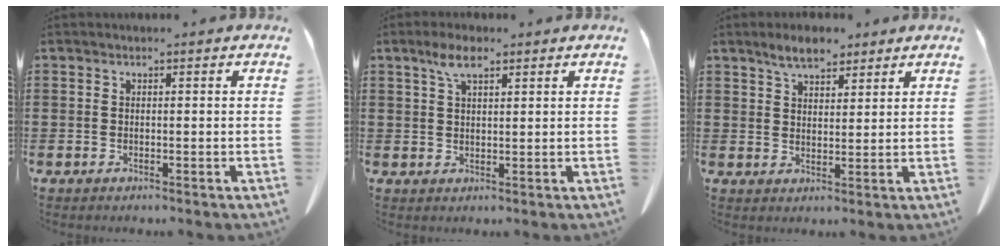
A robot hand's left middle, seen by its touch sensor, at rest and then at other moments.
{"total": 4.2, "force": [2.4, 1.5, 3.1], "torque": [-0.068, 0.004, 0.044]}
{"total": 4.9, "force": [4.0, 1.7, 2.1], "torque": [-0.051, -0.004, 0.076]}